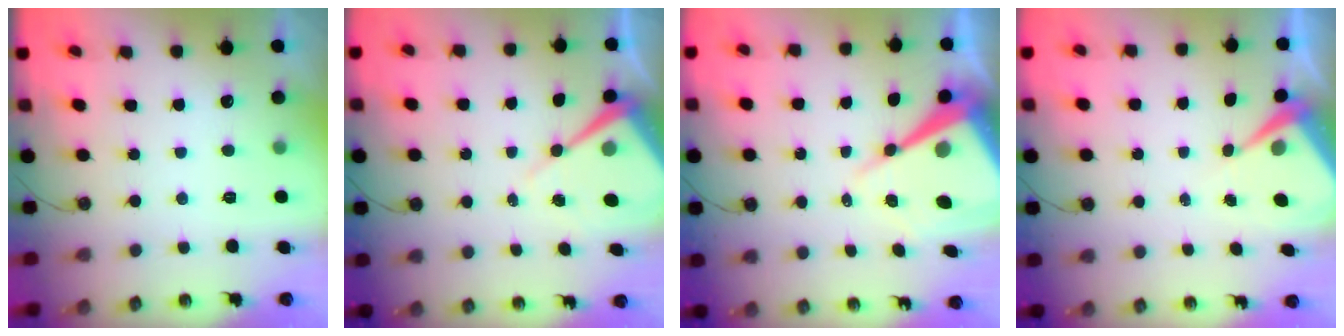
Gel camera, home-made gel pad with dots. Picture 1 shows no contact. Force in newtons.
{"total": 9.2, "press": 9.2, "slide": 0.6}
{"total": 17.5, "press": 17.4, "slide": 1.8}
{"total": 5.4, "press": 5.4, "slide": 0.5}